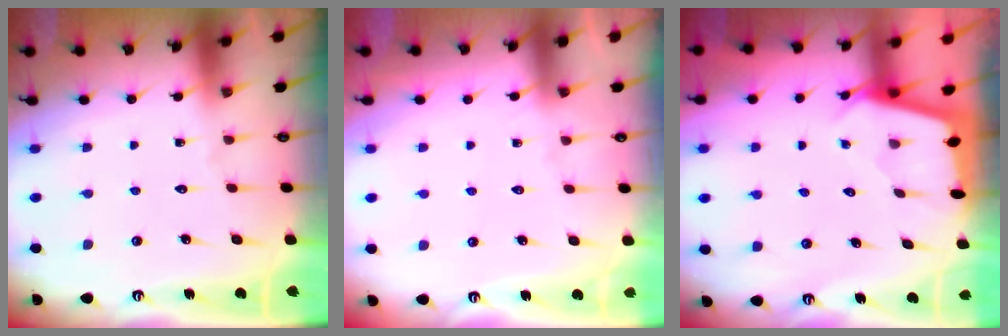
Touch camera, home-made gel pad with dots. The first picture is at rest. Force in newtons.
{"total": 3.1, "press": 3.1, "slide": 0.5}
{"total": 2.4, "press": 2.4, "slide": 0.3}